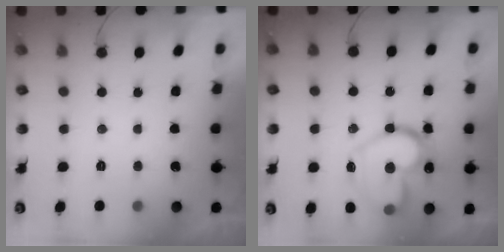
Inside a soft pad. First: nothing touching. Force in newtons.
{"total": 21.3, "press": 21.1, "slide": 2.6}